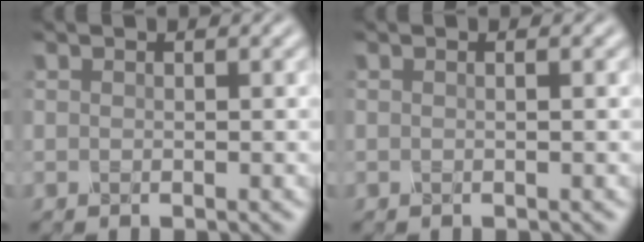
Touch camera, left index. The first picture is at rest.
{"total": 0.8, "force": [0.1, 0.3, 0.7], "torque": [-0.010, -0.002, -0.011]}